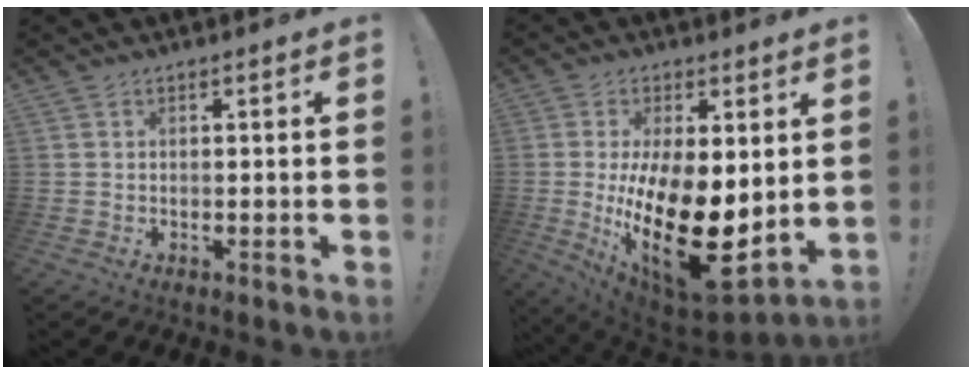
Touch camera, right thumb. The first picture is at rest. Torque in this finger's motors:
{"motor_torque": [1.70, 3.30, 0.60, 0.20, 0.24]}